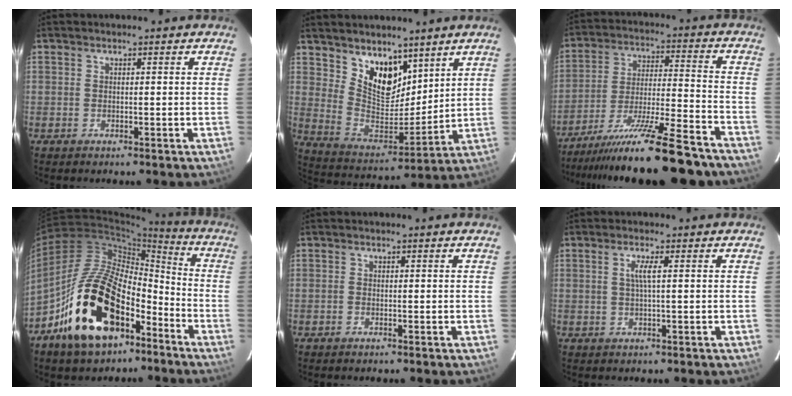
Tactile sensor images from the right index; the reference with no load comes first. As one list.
[{"total": 12.6, "force": [8.5, 6.8, 6.4], "torque": [-0.112, -0.010, 0.167]}, {"total": 22.6, "force": [-18.9, 2.4, 12.2], "torque": [-0.231, -0.049, -0.291]}, {"total": 22.1, "force": [-12.2, 11.8, 14.1], "torque": [-0.266, 0.018, -0.199]}, {"total": 0.0}, {"total": 2.2, "force": [0.4, -0.3, 2.1], "torque": [-0.042, -0.001, 0.006]}]